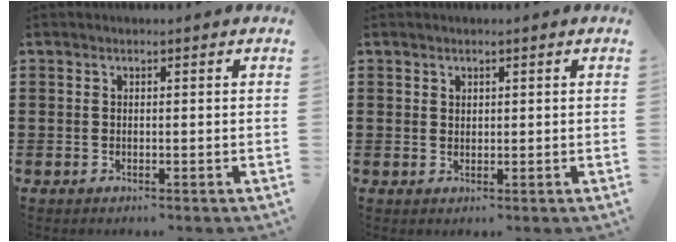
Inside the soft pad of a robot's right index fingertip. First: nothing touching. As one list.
[{"total": 1.1, "force": [0.8, 0.7, 0.2], "torque": [-0.005, 0.002, 0.017]}]